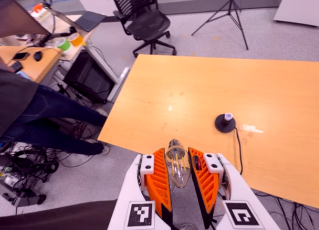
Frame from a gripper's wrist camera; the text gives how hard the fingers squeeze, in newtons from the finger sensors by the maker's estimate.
{"total": 10.3, "left": 9.9, "right": 10.7}